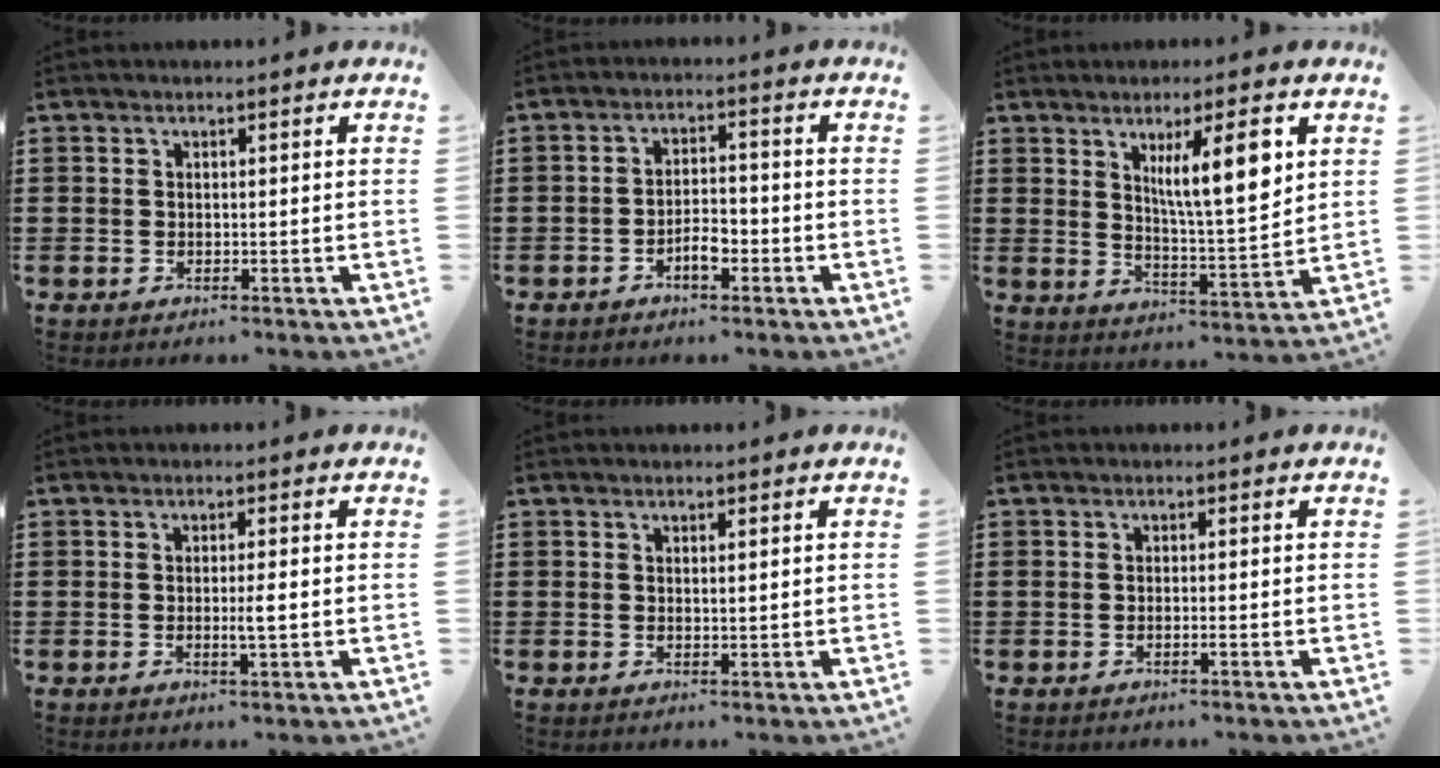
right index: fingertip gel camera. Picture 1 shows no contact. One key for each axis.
{"total": 3.6, "fx": -1.8, "fy": 1.4, "fz": 2.8, "tx": -0.049, "ty": 0.004, "tz": -0.033}
{"total": 9.5, "fx": 4.0, "fy": 1.9, "fz": 8.4, "tx": -0.138, "ty": -0.009, "tz": 0.058}
{"total": 2.3, "fx": -0.2, "fy": 0.1, "fz": 2.3, "tx": -0.041, "ty": -0.004, "tz": -0.005}
{"total": 0.6, "fx": 0.4, "fy": 0.0, "fz": 0.5, "tx": -0.010, "ty": 0.000, "tz": 0.008}
{"total": 0.8, "fx": -0.4, "fy": 0.0, "fz": 0.7, "tx": -0.013, "ty": -0.003, "tz": -0.007}